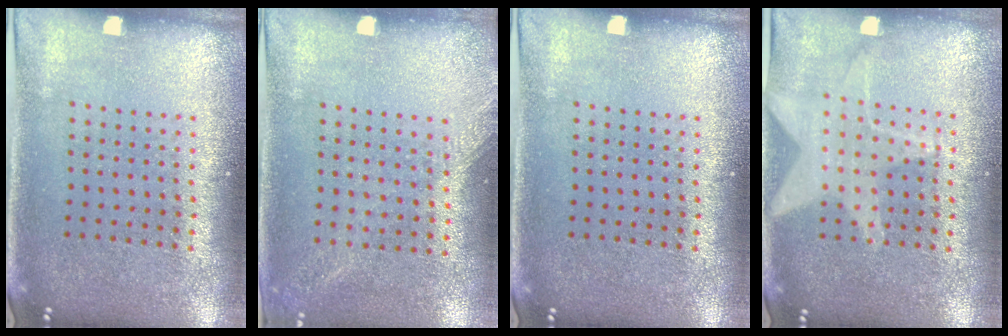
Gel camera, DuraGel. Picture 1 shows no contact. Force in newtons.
{"total": 1.3, "press": 1.2, "slide": 0.5}
{"total": 0.0}
{"total": 0.9, "press": 0.9, "slide": 0.0}